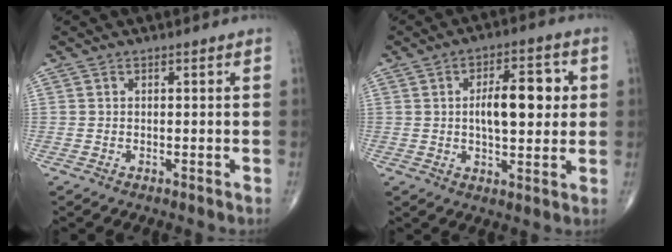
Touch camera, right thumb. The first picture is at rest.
{"total": 11.4, "force": [1.5, 5.2, 10.0], "torque": [-0.130, 0.004, 0.022]}